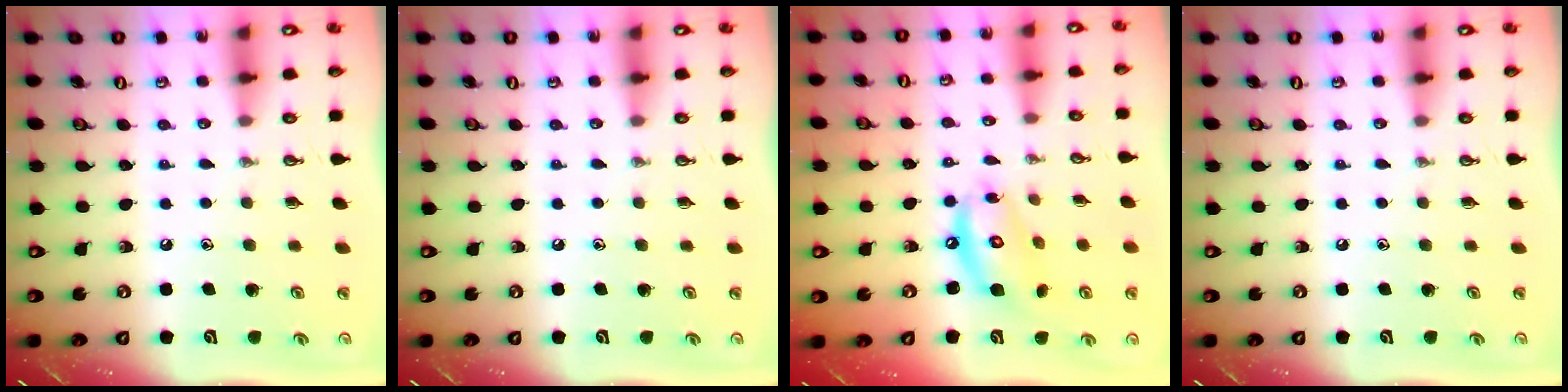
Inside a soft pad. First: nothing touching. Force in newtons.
{"total": 0.0}
{"total": 12.1, "press": 12.1, "slide": 0.9}
{"total": 0.0}